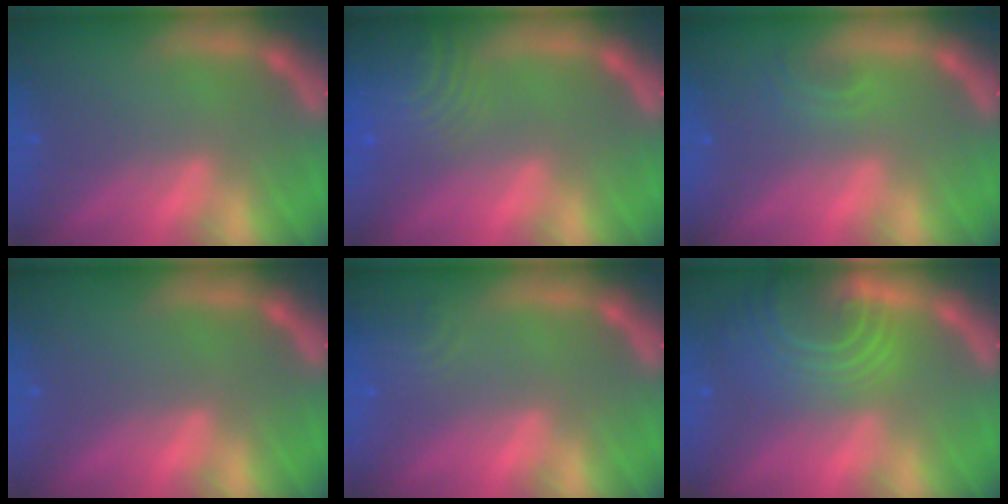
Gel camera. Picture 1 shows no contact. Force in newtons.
{"total": 9.1}
{"total": 1.4}
{"total": 0.0}
{"total": 2.4}
{"total": 9.0}